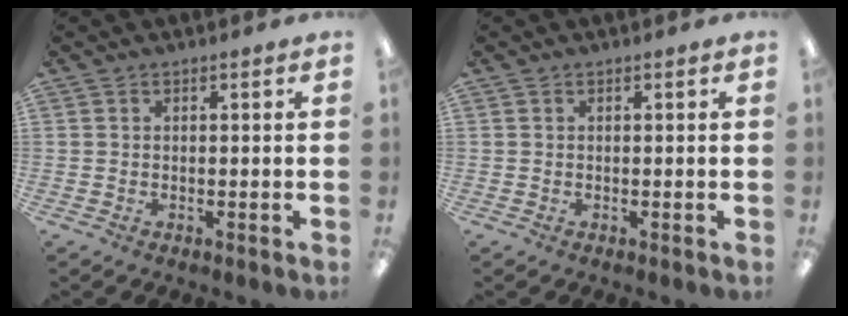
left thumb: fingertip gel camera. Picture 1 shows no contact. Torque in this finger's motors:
{"motor_torque": [0.02, 0.02, 0.07, -0.20, 0.00]}